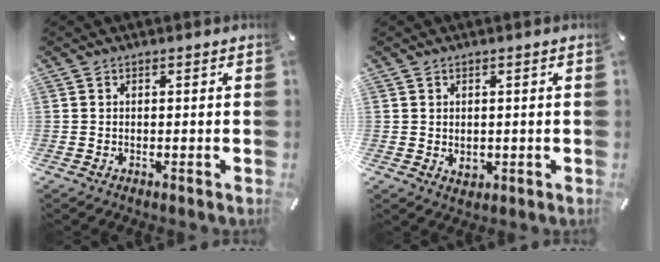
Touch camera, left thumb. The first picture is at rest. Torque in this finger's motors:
{"motor_torque": [0.02, 0.02, 0.09, -0.09, 0.01]}